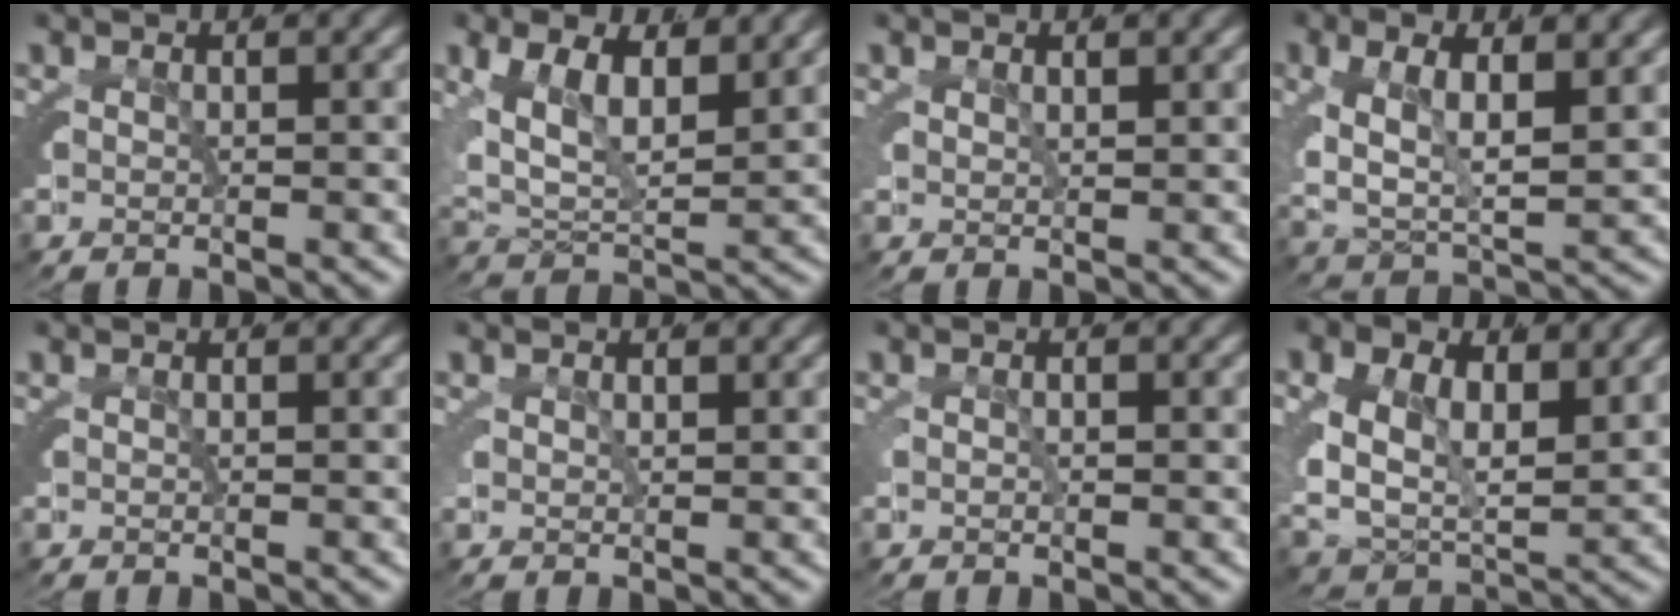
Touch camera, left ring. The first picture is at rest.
{"total": 8.4, "force": [1.4, 5.9, 5.8], "torque": [-0.118, -0.017, 0.027]}
{"total": 1.2, "force": [1.0, 0.4, 0.5], "torque": [-0.013, -0.004, 0.023]}
{"total": 7.4, "force": [0.9, 4.7, 5.6], "torque": [-0.118, -0.014, 0.021]}
{"total": 0.0}
{"total": 1.0, "force": [0.7, 0.5, 0.4], "torque": [-0.012, -0.003, 0.016]}
{"total": 0.0}
{"total": 9.4, "force": [1.0, 7.3, 5.8], "torque": [-0.124, -0.028, 0.018]}